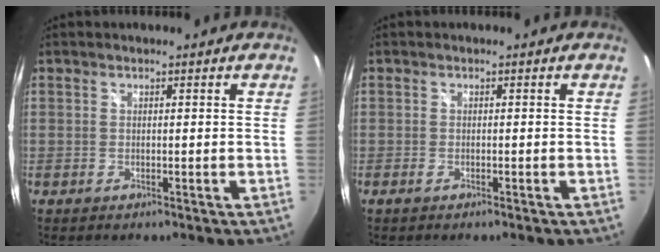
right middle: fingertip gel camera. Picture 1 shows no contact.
{"total": 1.1, "force": [-0.8, 0.2, 0.6], "torque": [-0.012, -0.003, -0.016]}